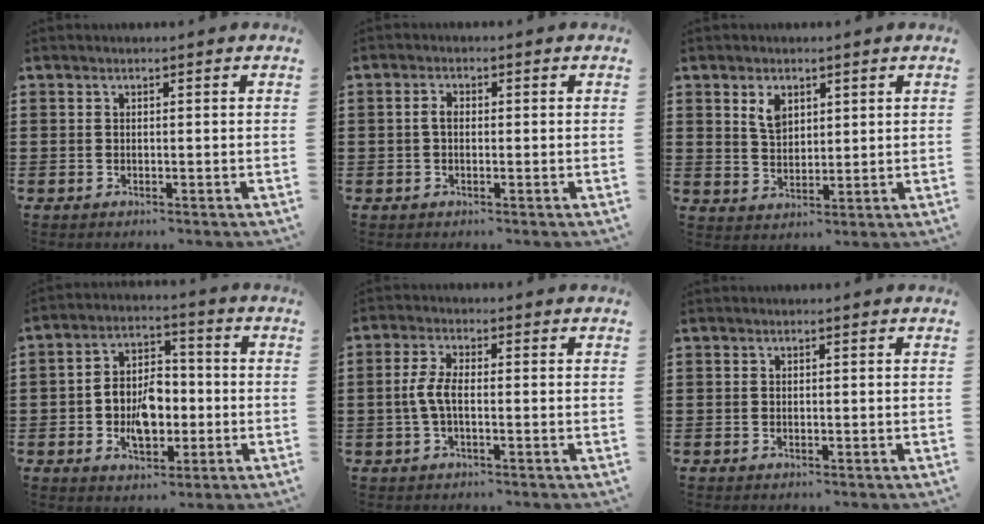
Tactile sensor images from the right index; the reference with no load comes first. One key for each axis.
{"total": 1.9, "fx": 0.0, "fy": 1.1, "fz": 1.6, "tx": -0.039, "ty": 0.003, "tz": -0.004}
{"total": 3.9, "fx": 2.1, "fy": 2.4, "fz": 2.3, "tx": -0.046, "ty": 0.004, "tz": 0.037}
{"total": 7.7, "fx": -1.7, "fy": 5.0, "fz": 5.6, "tx": -0.099, "ty": 0.005, "tz": -0.036}
{"total": 4.2, "fx": -0.6, "fy": 1.6, "fz": 3.8, "tx": -0.097, "ty": -0.005, "tz": -0.021}
{"total": 0.0}